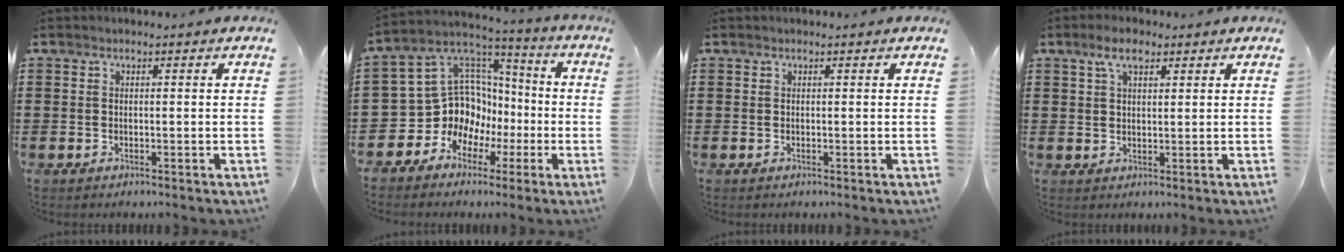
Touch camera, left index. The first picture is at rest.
{"total": 12.0, "force": [-2.7, 11.1, 3.6], "torque": [-0.113, -0.010, -0.042]}
{"total": 0.0}
{"total": 4.4, "force": [2.6, 1.6, 3.1], "torque": [-0.066, 0.008, 0.046]}